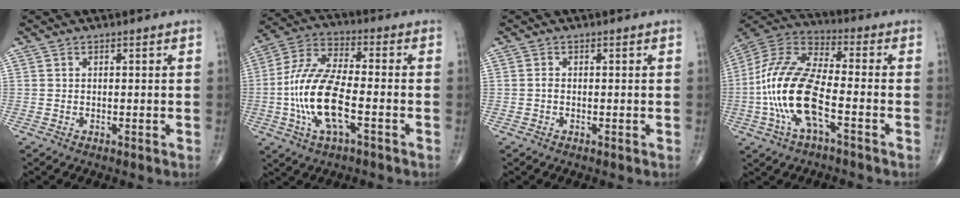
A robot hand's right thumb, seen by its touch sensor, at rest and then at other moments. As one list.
[{"total": 15.1, "force": [-3.7, 5.9, 13.4], "torque": [-0.279, 0.029, -0.071]}, {"total": 0.8, "force": [-0.2, 0.5, 0.5], "torque": [-0.009, 0.001, -0.007]}, {"total": 17.3, "force": [-4.5, 6.8, 15.3], "torque": [-0.325, 0.034, -0.089]}]